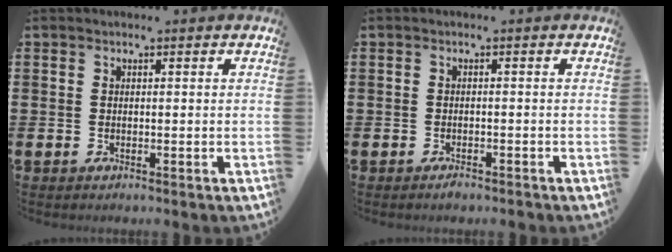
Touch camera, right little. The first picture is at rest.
{"total": 0.8, "force": [-0.7, 0.2, 0.3], "torque": [0.001, -0.005, -0.016]}